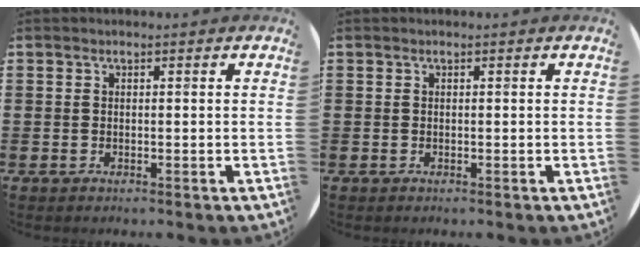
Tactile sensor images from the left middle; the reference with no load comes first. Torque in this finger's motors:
{"motor_torque": [-0.01, 0.00, 0.00, 0.00]}